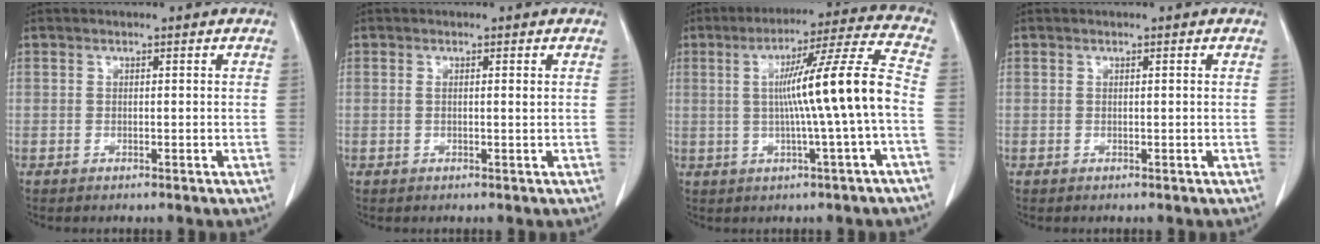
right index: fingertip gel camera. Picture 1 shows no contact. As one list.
[{"total": 0.9, "force": [0.2, 0.1, 0.9], "torque": [-0.021, 0.001, 0.003]}, {"total": 12.8, "force": [-0.8, -1.7, 12.7], "torque": [-0.200, 0.013, -0.012]}, {"total": 0.0}]